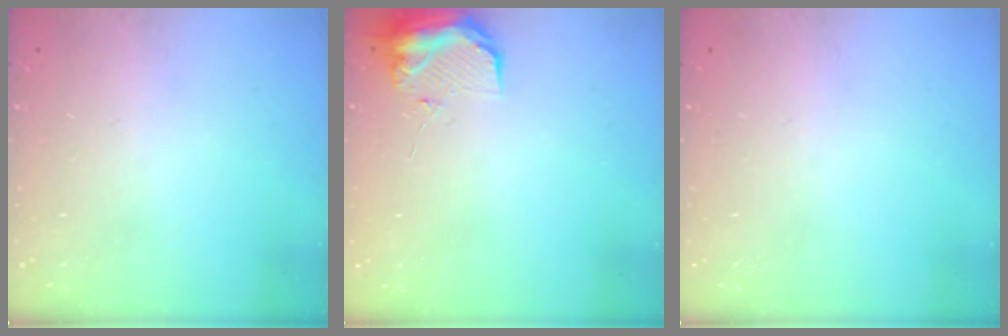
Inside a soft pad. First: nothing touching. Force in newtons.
{"total": 9.3, "press": 9.2, "slide": 0.7}
{"total": 0.0}